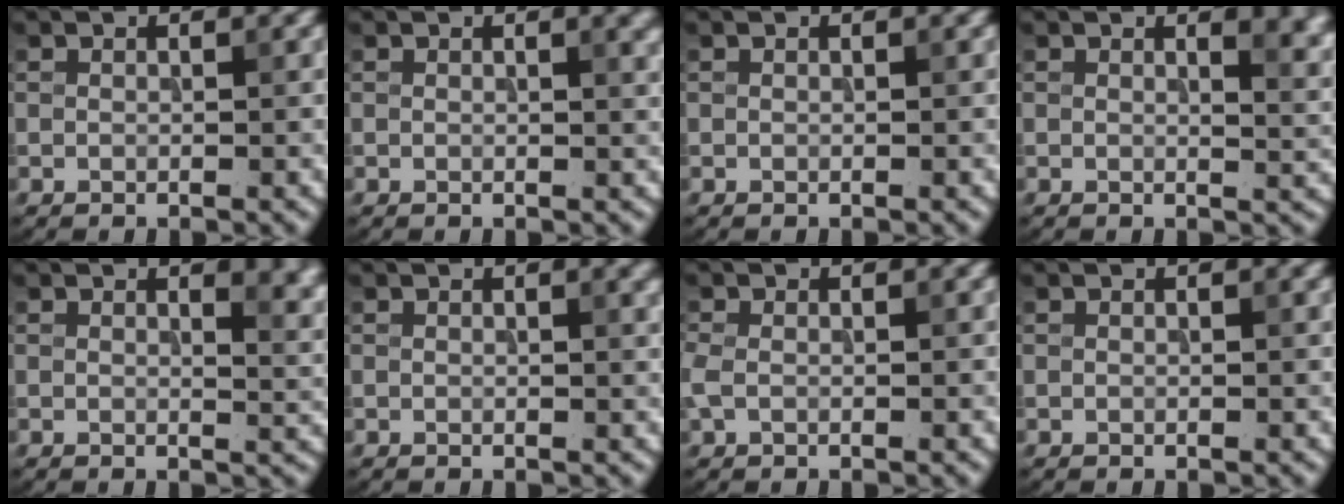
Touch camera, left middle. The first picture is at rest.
{"total": 1.4, "force": [0.8, 0.3, 1.2], "torque": [-0.014, 0.000, 0.014]}
{"total": 0.0}
{"total": 3.7, "force": [2.1, 1.4, 2.6], "torque": [-0.027, -0.004, 0.032]}
{"total": 3.2, "force": [2.0, 1.2, 2.2], "torque": [-0.029, -0.005, 0.030]}
{"total": 1.1, "force": [0.7, 0.2, 0.9], "torque": [-0.014, 0.001, 0.011]}
{"total": 1.5, "force": [-0.4, 1.0, 1.0], "torque": [-0.030, 0.002, -0.011]}
{"total": 0.0}